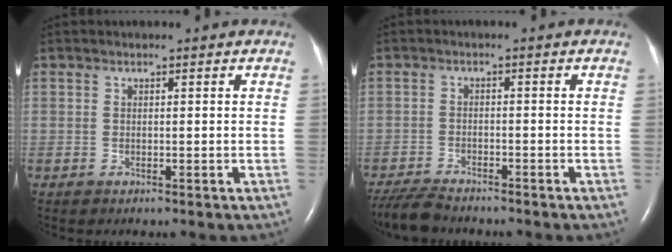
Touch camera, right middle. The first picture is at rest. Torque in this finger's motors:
{"motor_torque": [0.33, -0.35, 0.17, 0.03]}